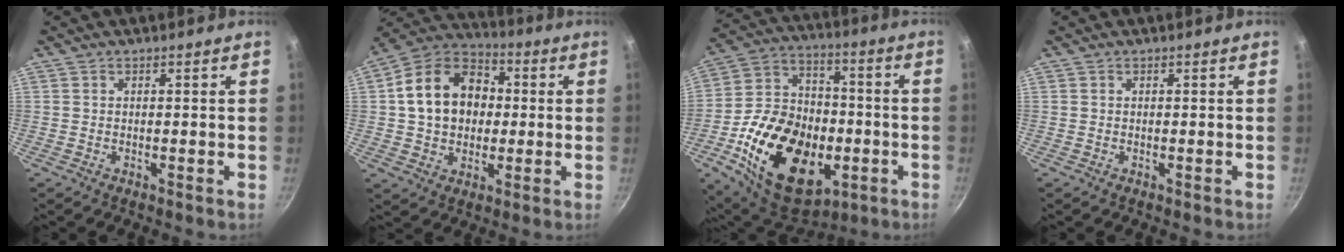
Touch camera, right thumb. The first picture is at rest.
{"total": 16.8, "force": [1.6, 13.0, 10.4], "torque": [-0.153, 0.030, 0.016]}
{"total": 27.2, "force": [-7.6, 18.0, 18.9], "torque": [-0.295, 0.036, -0.119]}
{"total": 0.0}